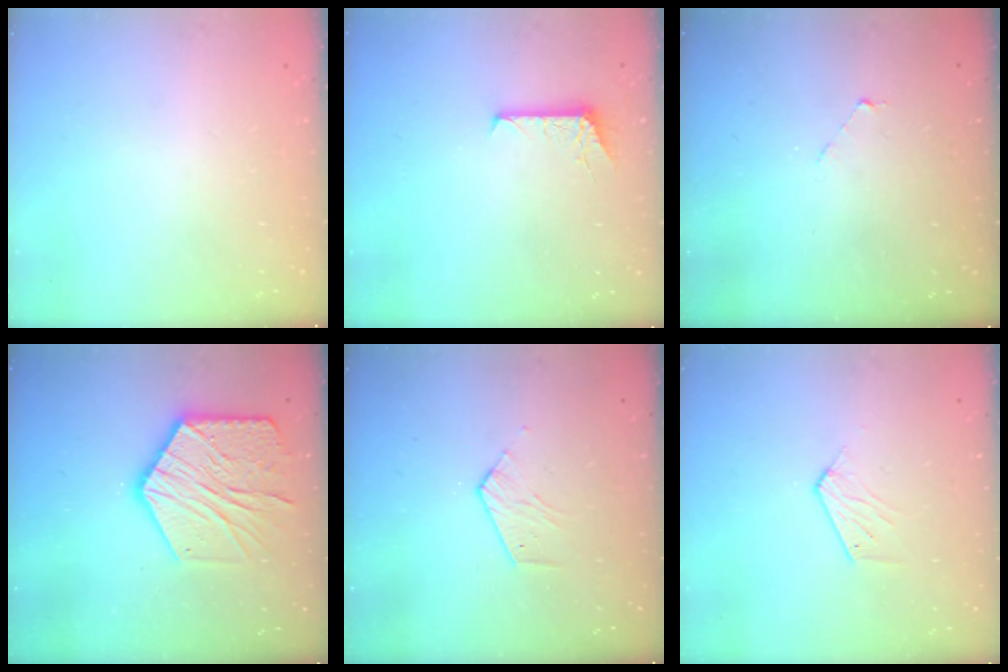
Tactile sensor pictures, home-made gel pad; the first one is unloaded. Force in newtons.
{"total": 5.9, "press": 5.9, "slide": 0.6}
{"total": 2.1, "press": 2.1, "slide": 0.2}
{"total": 18.6, "press": 18.6, "slide": 1.4}
{"total": 3.9, "press": 3.8, "slide": 0.4}
{"total": 4.9, "press": 4.9, "slide": 0.3}